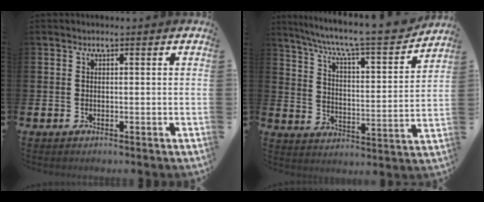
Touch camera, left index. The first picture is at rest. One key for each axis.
{"total": 8.0, "fx": 7.1, "fy": 0.7, "fz": 3.6, "tx": -0.097, "ty": -0.054, "tz": 0.116}